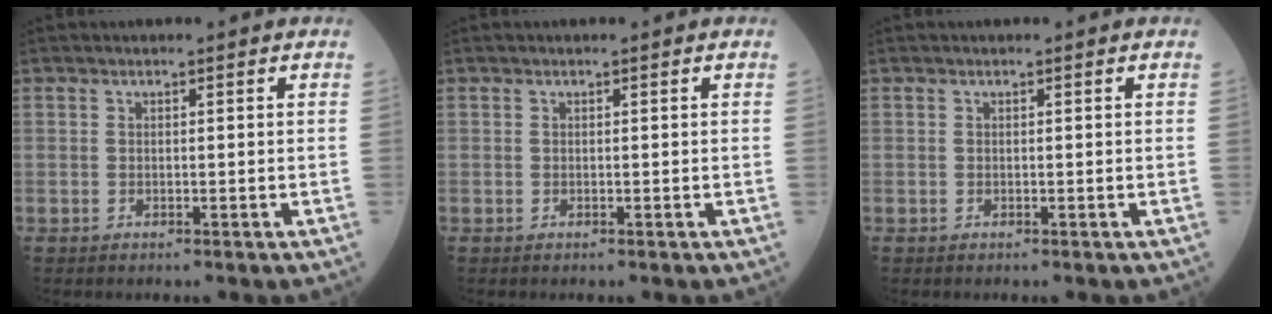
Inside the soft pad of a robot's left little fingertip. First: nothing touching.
{"total": 0.0}
{"total": 0.0}